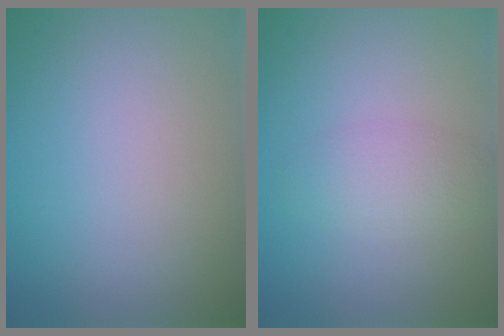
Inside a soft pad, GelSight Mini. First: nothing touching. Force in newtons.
{"total": 2.3, "press": 2.3, "slide": 0.1}